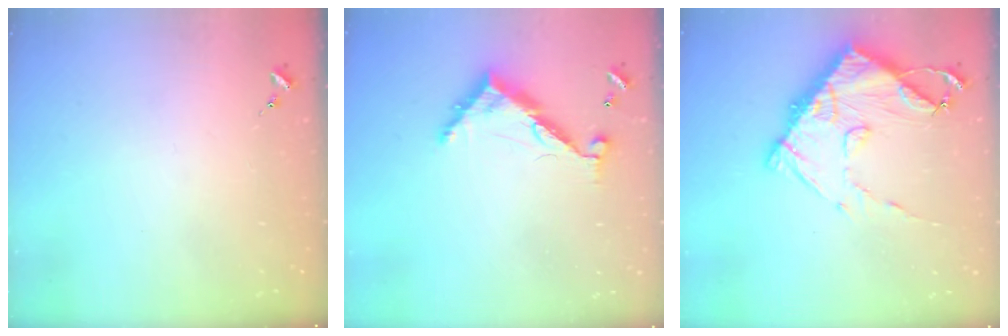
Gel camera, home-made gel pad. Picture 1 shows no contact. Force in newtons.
{"total": 10.8, "press": 10.8, "slide": 0.9}
{"total": 13.5, "press": 13.5, "slide": 1.2}